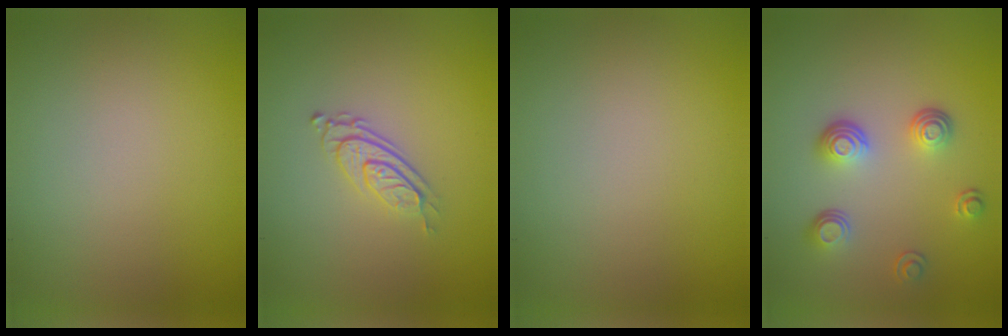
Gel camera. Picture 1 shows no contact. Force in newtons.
{"total": 3.1, "press": 1.9, "slide": 2.4}
{"total": 0.0}
{"total": 3.5, "press": 2.6, "slide": 2.4}